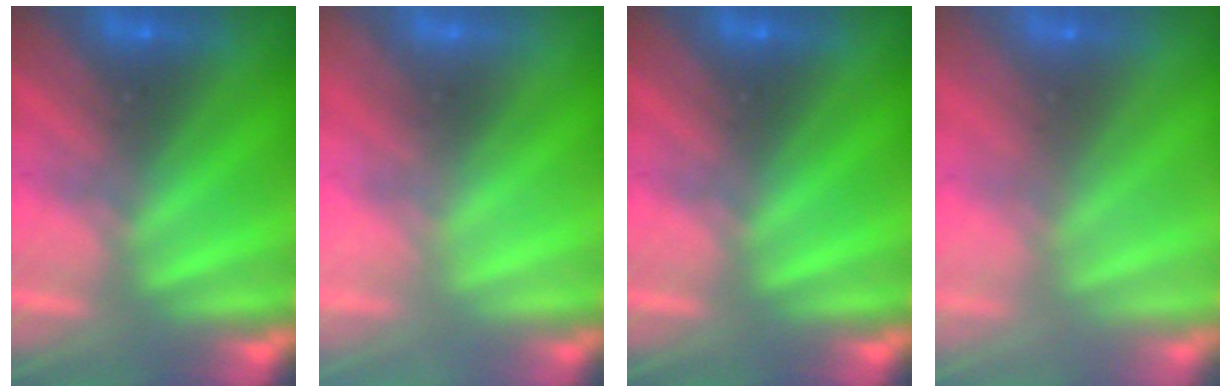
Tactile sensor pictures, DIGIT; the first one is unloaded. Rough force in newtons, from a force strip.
{"total": 2.1}
{"total": 0.0}
{"total": 8.6}